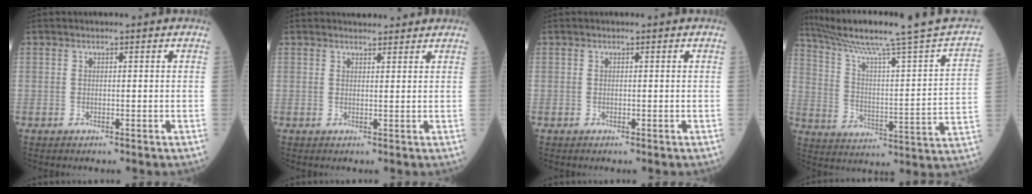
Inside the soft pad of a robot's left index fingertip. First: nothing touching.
{"total": 3.6, "force": [3.3, 1.0, 0.9], "torque": [-0.010, 0.015, 0.043]}
{"total": 0.0}
{"total": 21.4, "force": [18.0, -1.2, 11.6], "torque": [-0.190, -0.046, 0.251]}